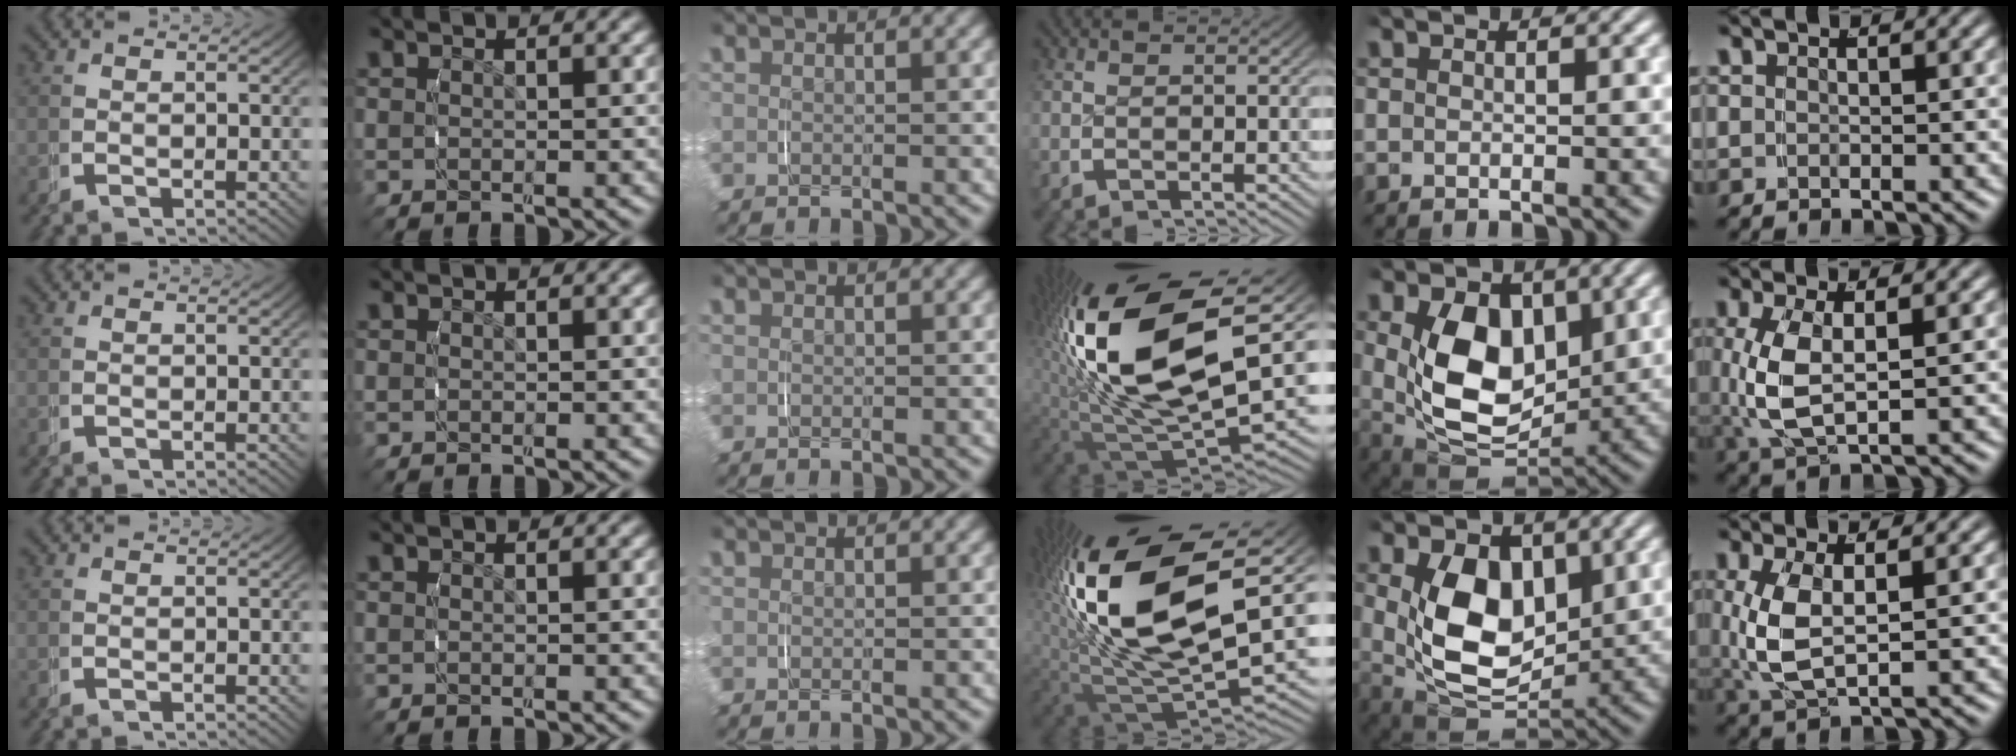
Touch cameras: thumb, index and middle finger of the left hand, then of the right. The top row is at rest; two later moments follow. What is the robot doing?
{"motion": "grasp_and_lifting", "object": "knife"}